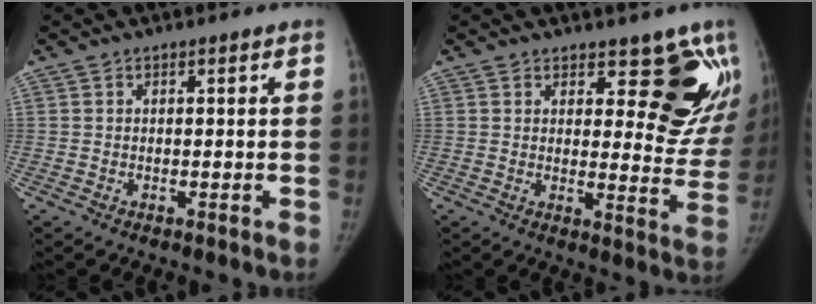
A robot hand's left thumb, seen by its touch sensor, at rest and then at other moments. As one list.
[{"total": 11.3, "force": [7.4, 5.2, 6.8], "torque": [-0.023, -0.055, 0.094]}]